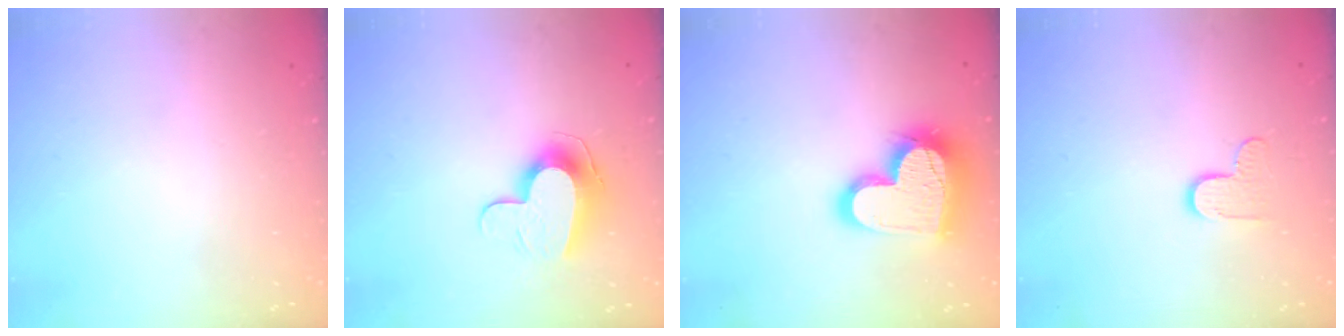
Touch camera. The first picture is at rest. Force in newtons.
{"total": 11.1, "press": 11.1, "slide": 0.7}
{"total": 20.2, "press": 20.1, "slide": 1.6}
{"total": 7.0, "press": 7.0, "slide": 0.1}